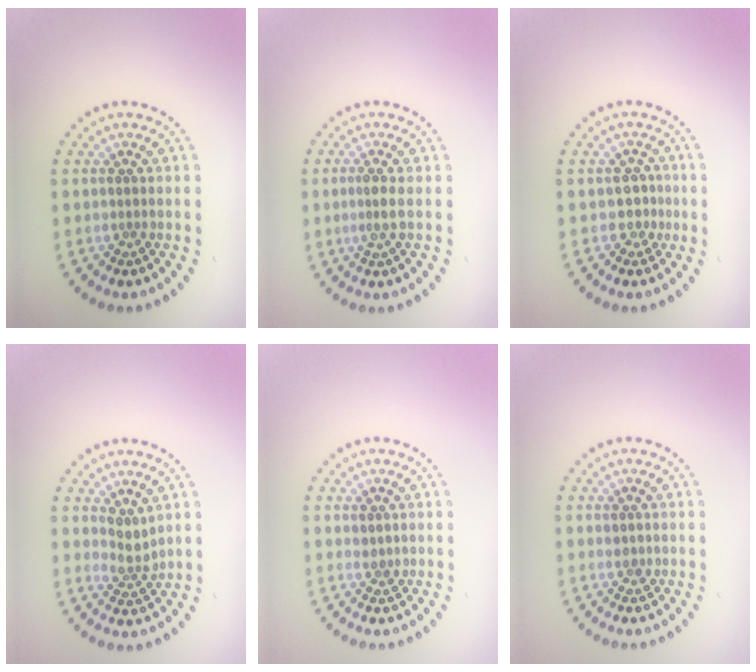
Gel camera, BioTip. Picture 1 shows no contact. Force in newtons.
{"total": 1.8, "press": 1.4, "slide": 1.2}
{"total": 1.7, "press": 1.4, "slide": 1.0}
{"total": 2.2, "press": 1.7, "slide": 1.5}
{"total": 1.1, "press": 1.0, "slide": 0.6}
{"total": 1.0, "press": 0.9, "slide": 0.4}